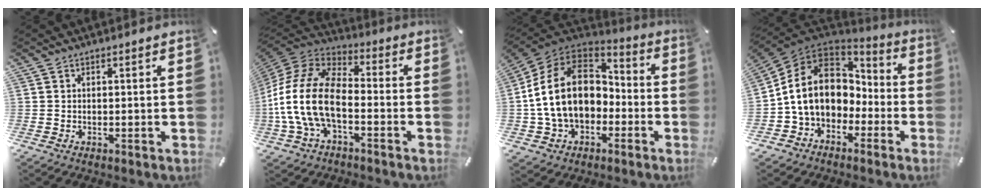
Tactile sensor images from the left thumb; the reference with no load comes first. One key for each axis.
{"total": 17.1, "fx": -5.5, "fy": 10.3, "fz": 12.6, "tx": -0.271, "ty": 0.026, "tz": -0.102}
{"total": 18.4, "fx": -0.9, "fy": 14.3, "fz": 11.5, "tx": -0.242, "ty": 0.020, "tz": -0.015}
{"total": 14.8, "fx": 0.2, "fy": 12.3, "fz": 8.3, "tx": -0.182, "ty": 0.009, "tz": 0.003}